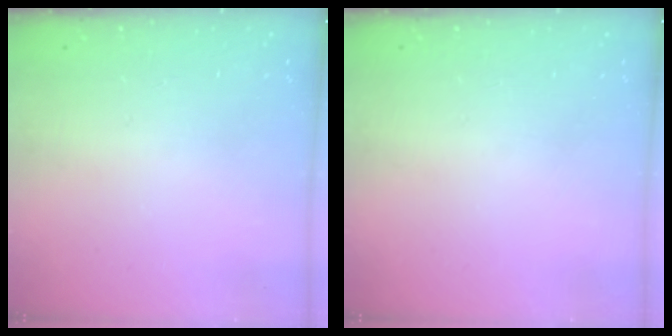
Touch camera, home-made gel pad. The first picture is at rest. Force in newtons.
{"total": 0.0}